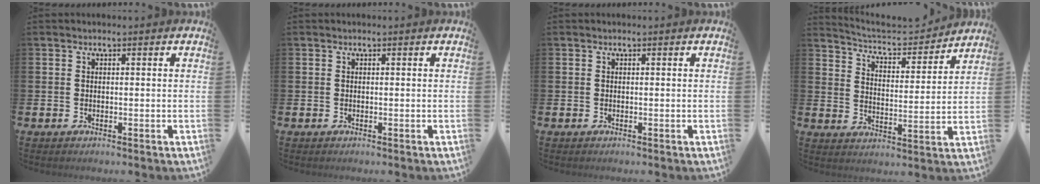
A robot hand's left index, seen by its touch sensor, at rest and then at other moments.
{"total": 0.0}
{"total": 0.0}
{"total": 5.9, "force": [5.7, 1.3, 1.0], "torque": [-0.046, -0.045, 0.093]}